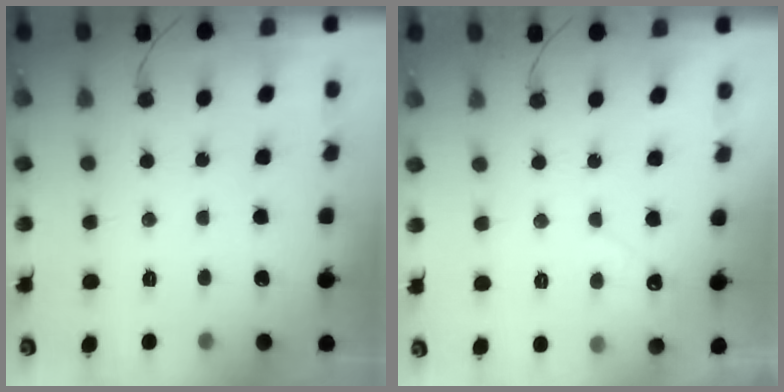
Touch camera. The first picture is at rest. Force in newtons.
{"total": 2.5, "press": 2.5, "slide": 0.0}